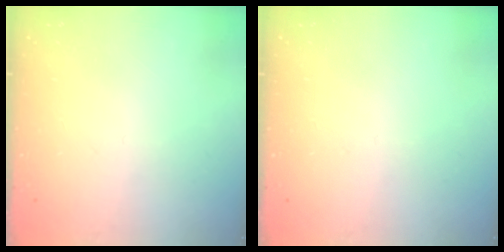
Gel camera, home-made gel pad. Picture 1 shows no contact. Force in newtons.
{"total": 0.0}